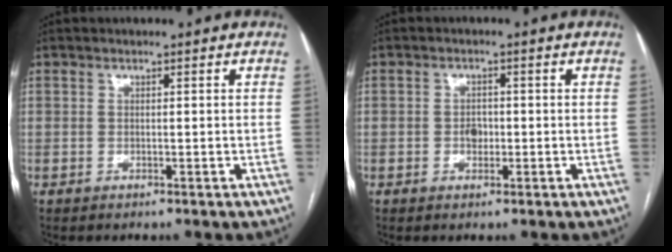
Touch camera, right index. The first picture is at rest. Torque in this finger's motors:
{"motor_torque": [0.50, 0.10, 0.16, 0.04]}